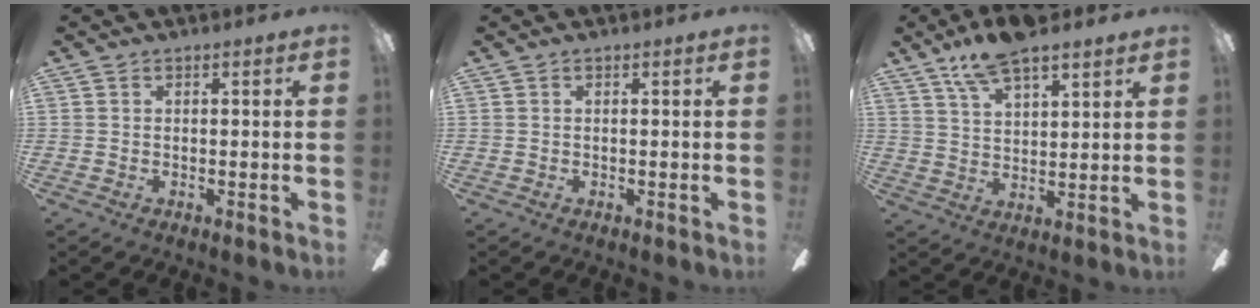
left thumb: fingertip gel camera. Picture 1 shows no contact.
{"total": 0.0}
{"total": 10.3, "force": [8.1, 3.1, 5.5], "torque": [-0.107, -0.033, 0.149]}